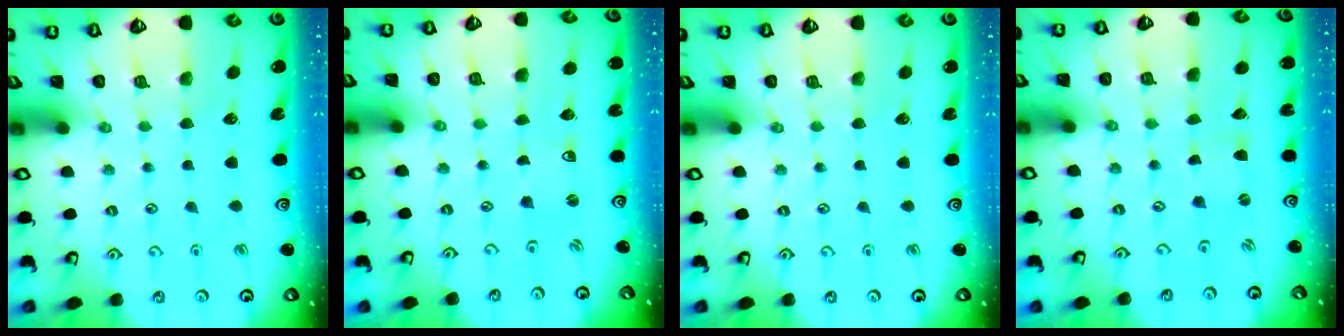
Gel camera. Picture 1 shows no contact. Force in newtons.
{"total": 1.9, "press": 1.8, "slide": 0.4}
{"total": 0.0}
{"total": 0.9, "press": 0.9, "slide": 0.2}